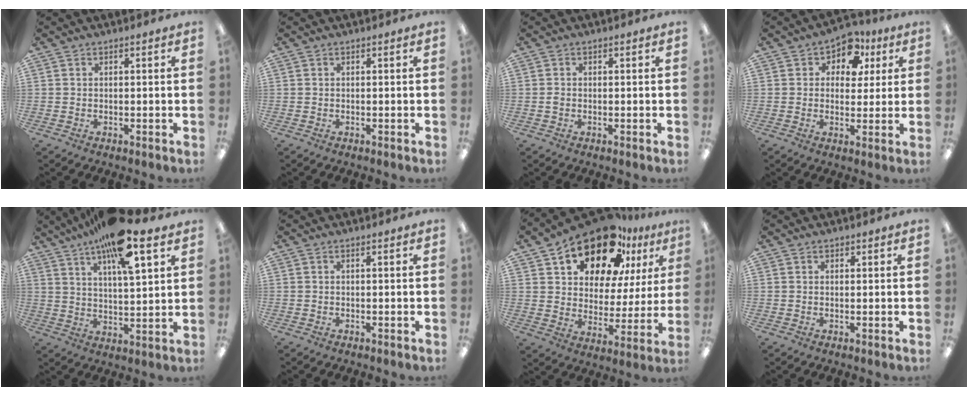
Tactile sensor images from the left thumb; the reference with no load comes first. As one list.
[{"total": 0.0}, {"total": 0.9, "force": [-0.1, 0.7, 0.4], "torque": [-0.008, 0.005, -0.004]}, {"total": 6.9, "force": [2.6, 5.4, 3.5], "torque": [-0.043, -0.002, 0.042]}, {"total": 15.1, "force": [10.1, 3.8, 10.6], "torque": [-0.178, -0.045, 0.165]}, {"total": 0.0}, {"total": 19.0, "force": [14.4, 8.5, 9.1], "torque": [-0.163, -0.094, 0.250]}, {"total": 0.8, "force": [0.6, 0.5, 0.0], "torque": [0.000, 0.001, 0.012]}]